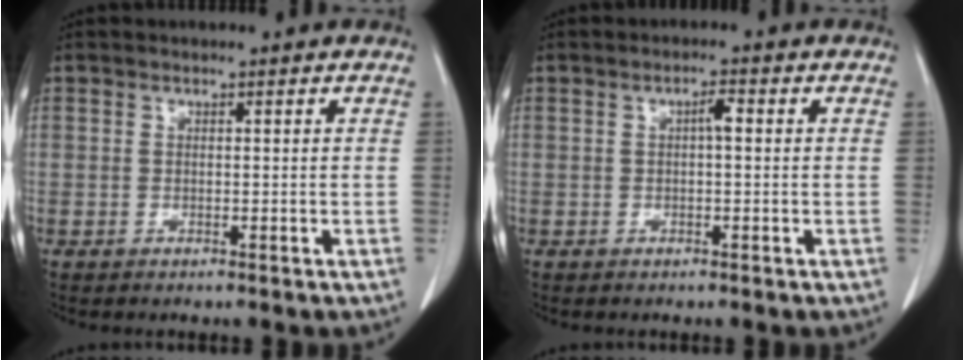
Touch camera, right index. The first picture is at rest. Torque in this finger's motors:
{"motor_torque": [0.20, -0.08, 0.01, 0.03]}